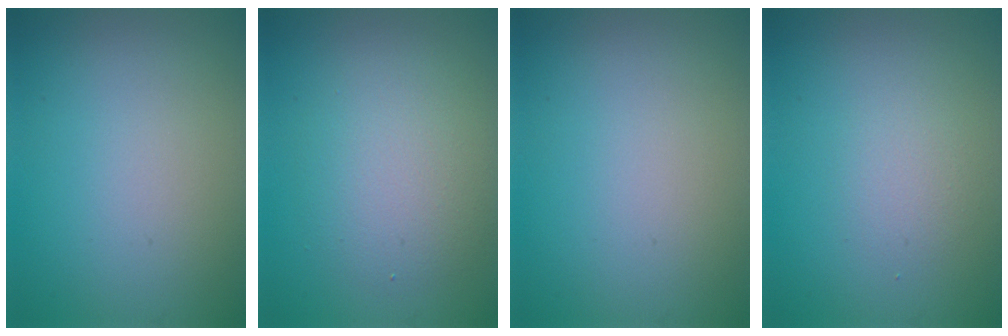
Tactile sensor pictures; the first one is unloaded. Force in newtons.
{"total": 3.8, "press": 3.8, "slide": 0.5}
{"total": 0.0}
{"total": 1.5, "press": 1.5, "slide": 0.1}